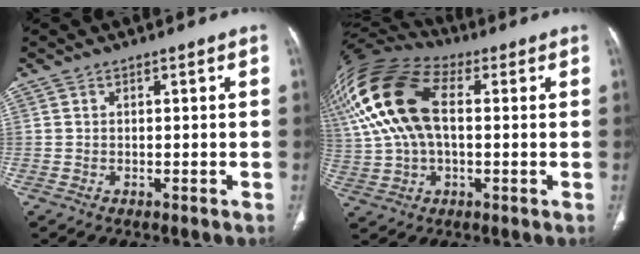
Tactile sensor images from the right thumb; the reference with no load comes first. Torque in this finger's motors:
{"motor_torque": [-0.84, 2.82, 2.35, 0.42, 0.77]}